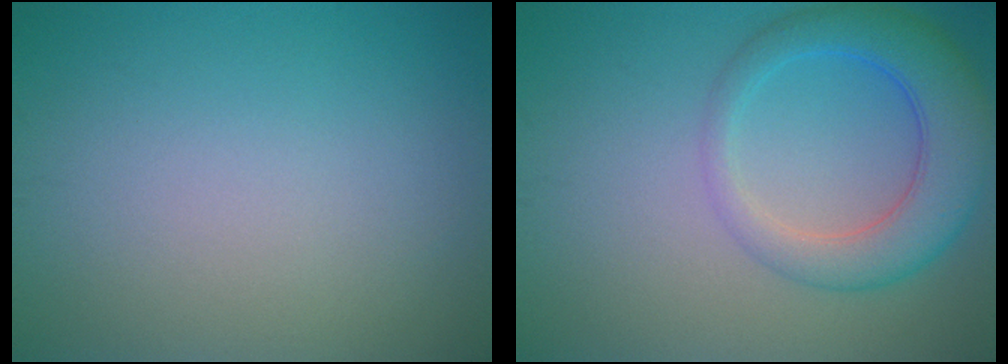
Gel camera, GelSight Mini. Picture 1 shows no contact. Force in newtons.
{"total": 5.7, "press": 5.7, "slide": 0.4}